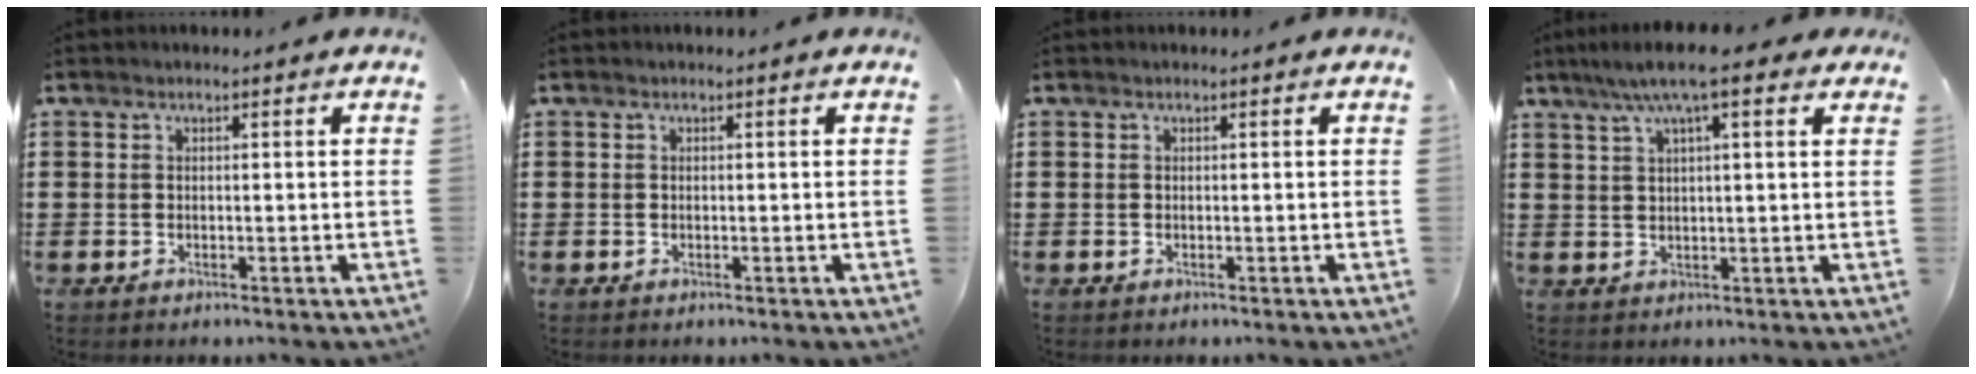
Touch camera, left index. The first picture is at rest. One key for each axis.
{"total": 0.0}
{"total": 0.0}
{"total": 7.7, "fx": 4.9, "fy": 1.6, "fz": 5.7, "tx": -0.114, "ty": 0.002, "tz": 0.083}